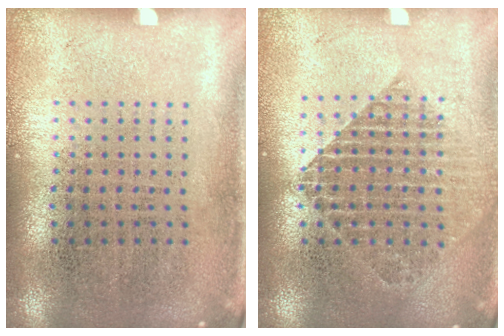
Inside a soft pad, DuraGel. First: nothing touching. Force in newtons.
{"total": 1.6, "press": 1.4, "slide": 0.7}